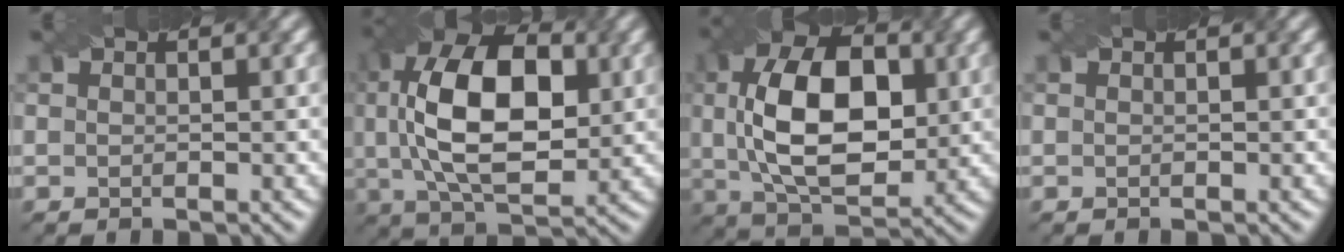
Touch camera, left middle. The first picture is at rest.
{"total": 11.3, "force": [0.5, 6.1, 9.6], "torque": [-0.193, 0.027, 0.020]}
{"total": 10.2, "force": [-0.2, 5.9, 8.3], "torque": [-0.167, 0.021, 0.008]}
{"total": 0.5, "force": [-0.4, -0.2, -0.3], "torque": [0.001, 0.004, -0.003]}